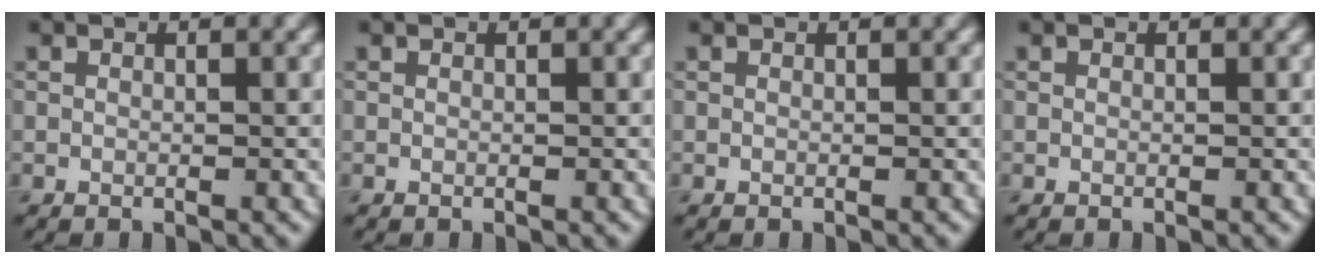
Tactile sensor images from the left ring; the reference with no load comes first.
{"total": 0.0}
{"total": 0.0}
{"total": 0.0}